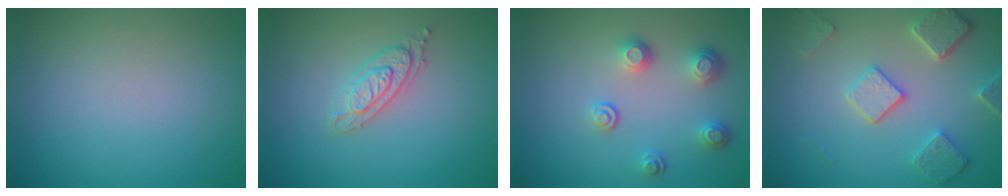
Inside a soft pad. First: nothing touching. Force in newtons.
{"total": 2.4, "press": 2.2, "slide": 0.8}
{"total": 3.2, "press": 2.5, "slide": 1.9}
{"total": 4.6, "press": 3.8, "slide": 2.6}